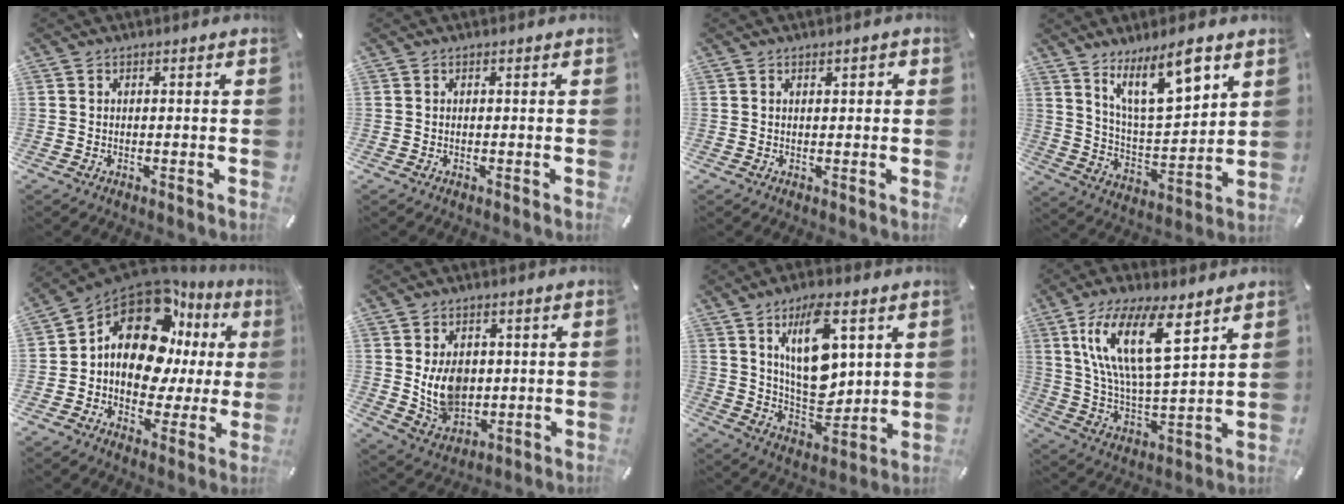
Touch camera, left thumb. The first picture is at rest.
{"total": 0.0}
{"total": 1.2, "force": [0.5, 0.6, 0.9], "torque": [-0.019, 0.004, 0.007]}
{"total": 14.7, "force": [9.9, 5.3, 9.4], "torque": [-0.160, -0.050, 0.173]}
{"total": 17.6, "force": [5.9, 11.7, 11.8], "torque": [-0.208, -0.045, 0.097]}
{"total": 9.6, "force": [1.5, 7.5, 5.8], "torque": [-0.113, -0.009, 0.027]}
{"total": 16.2, "force": [6.3, 8.0, 12.6], "torque": [-0.228, -0.027, 0.103]}
{"total": 18.2, "force": [9.6, 6.3, 14.2], "torque": [-0.312, -0.024, 0.160]}